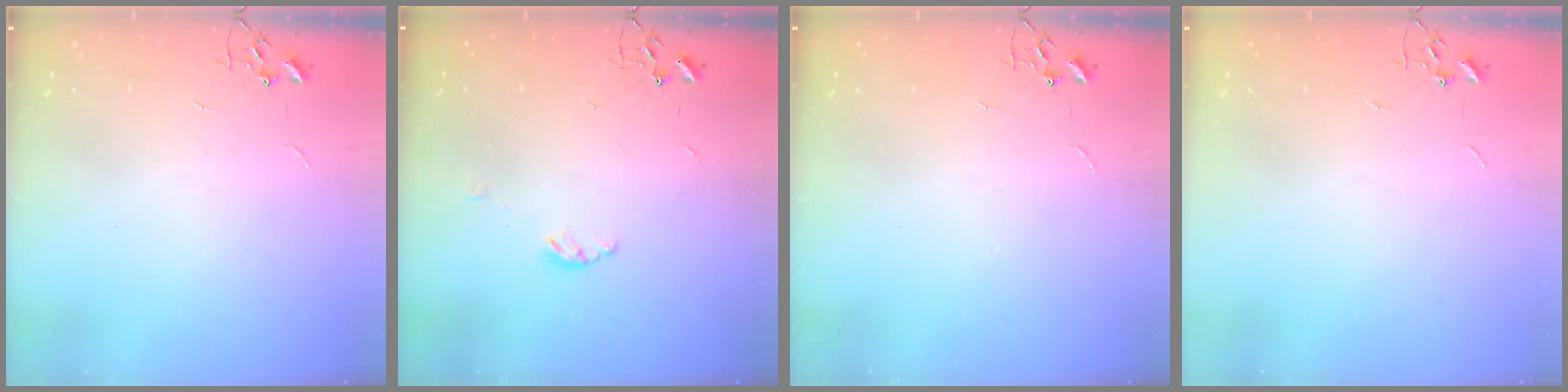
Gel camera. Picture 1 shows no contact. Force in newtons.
{"total": 3.8, "press": 3.7, "slide": 0.4}
{"total": 0.0}
{"total": 0.0}